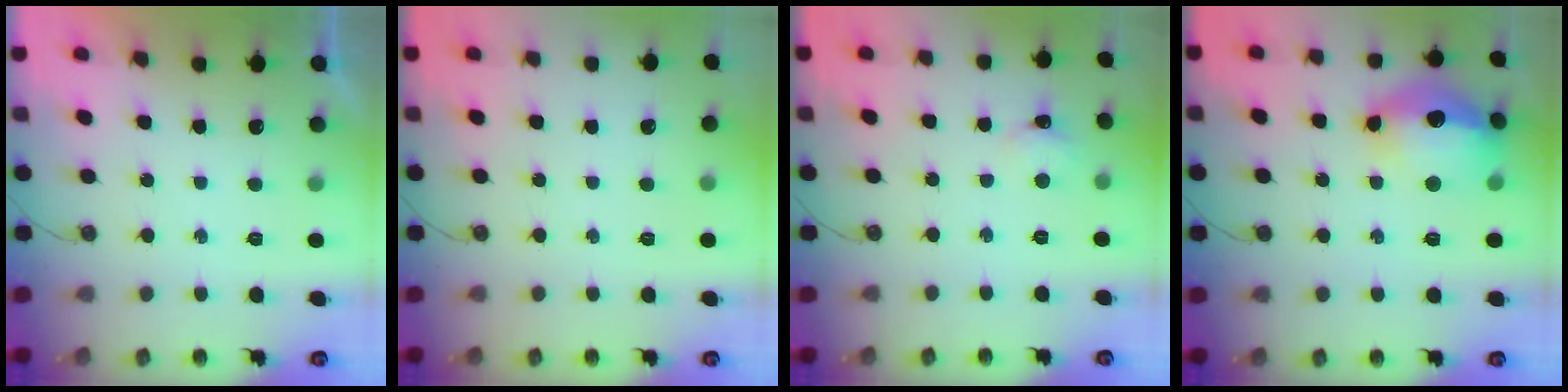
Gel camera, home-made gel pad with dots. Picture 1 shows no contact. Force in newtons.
{"total": 0.0}
{"total": 3.4, "press": 3.3, "slide": 0.4}
{"total": 17.1, "press": 17.0, "slide": 1.5}